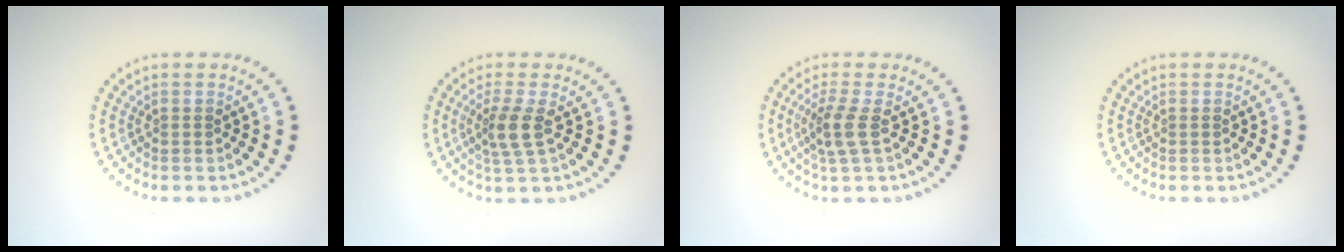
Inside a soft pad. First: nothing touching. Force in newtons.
{"total": 2.7, "press": 2.1, "slide": 1.7}
{"total": 2.6, "press": 2.0, "slide": 1.6}
{"total": 0.0}